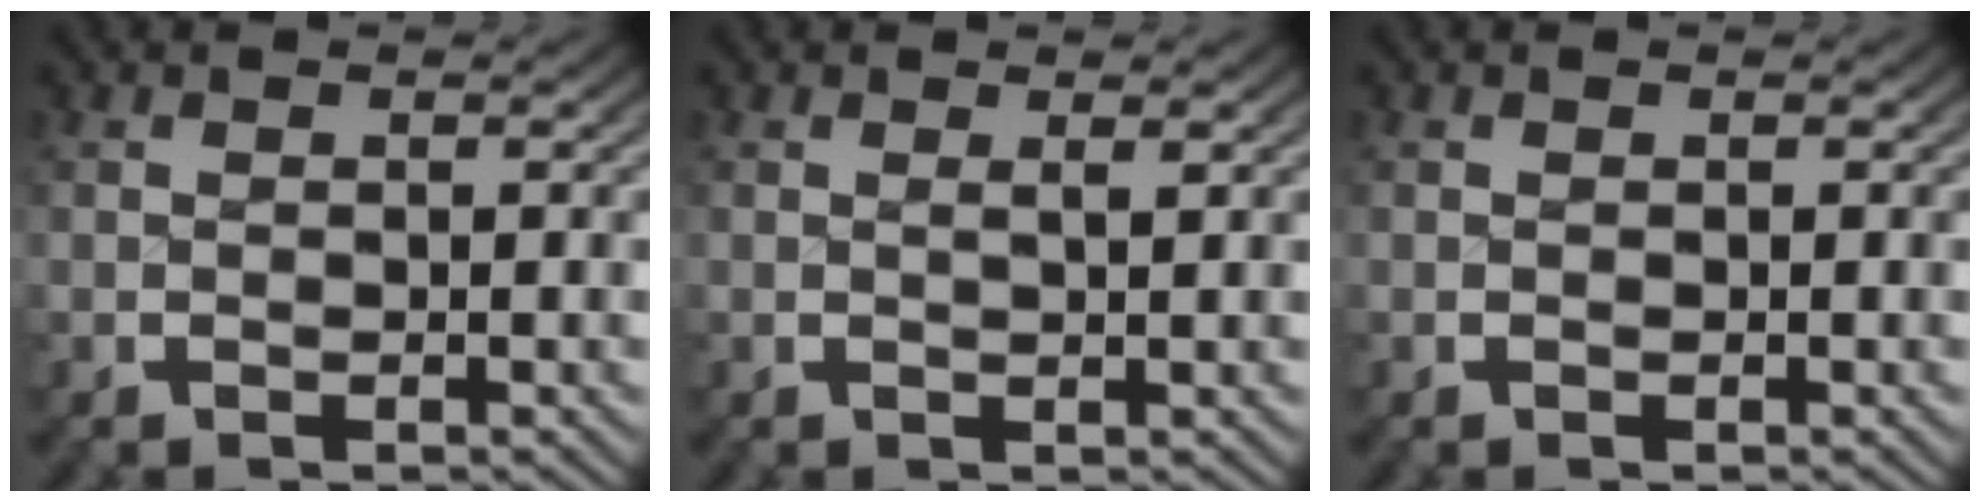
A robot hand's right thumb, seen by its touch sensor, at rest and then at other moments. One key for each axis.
{"total": 0.9, "fx": 0.6, "fy": -0.1, "fz": 0.7, "tx": -0.010, "ty": -0.001, "tz": 0.010}
{"total": 0.0}